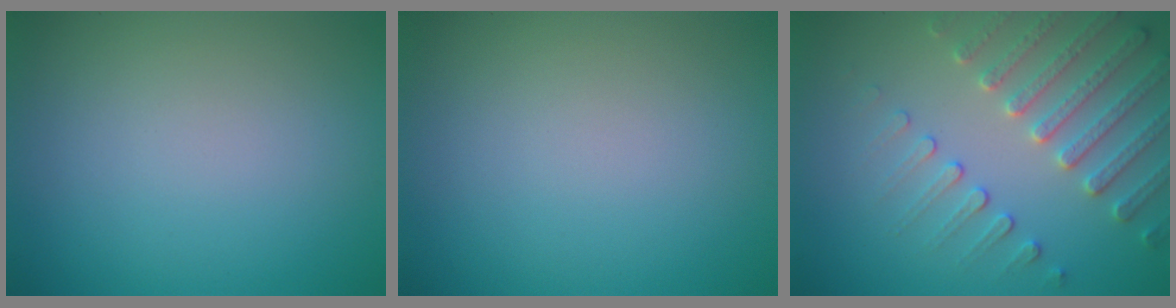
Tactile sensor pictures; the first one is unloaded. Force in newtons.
{"total": 0.0}
{"total": 4.0, "press": 4.0, "slide": 0.5}